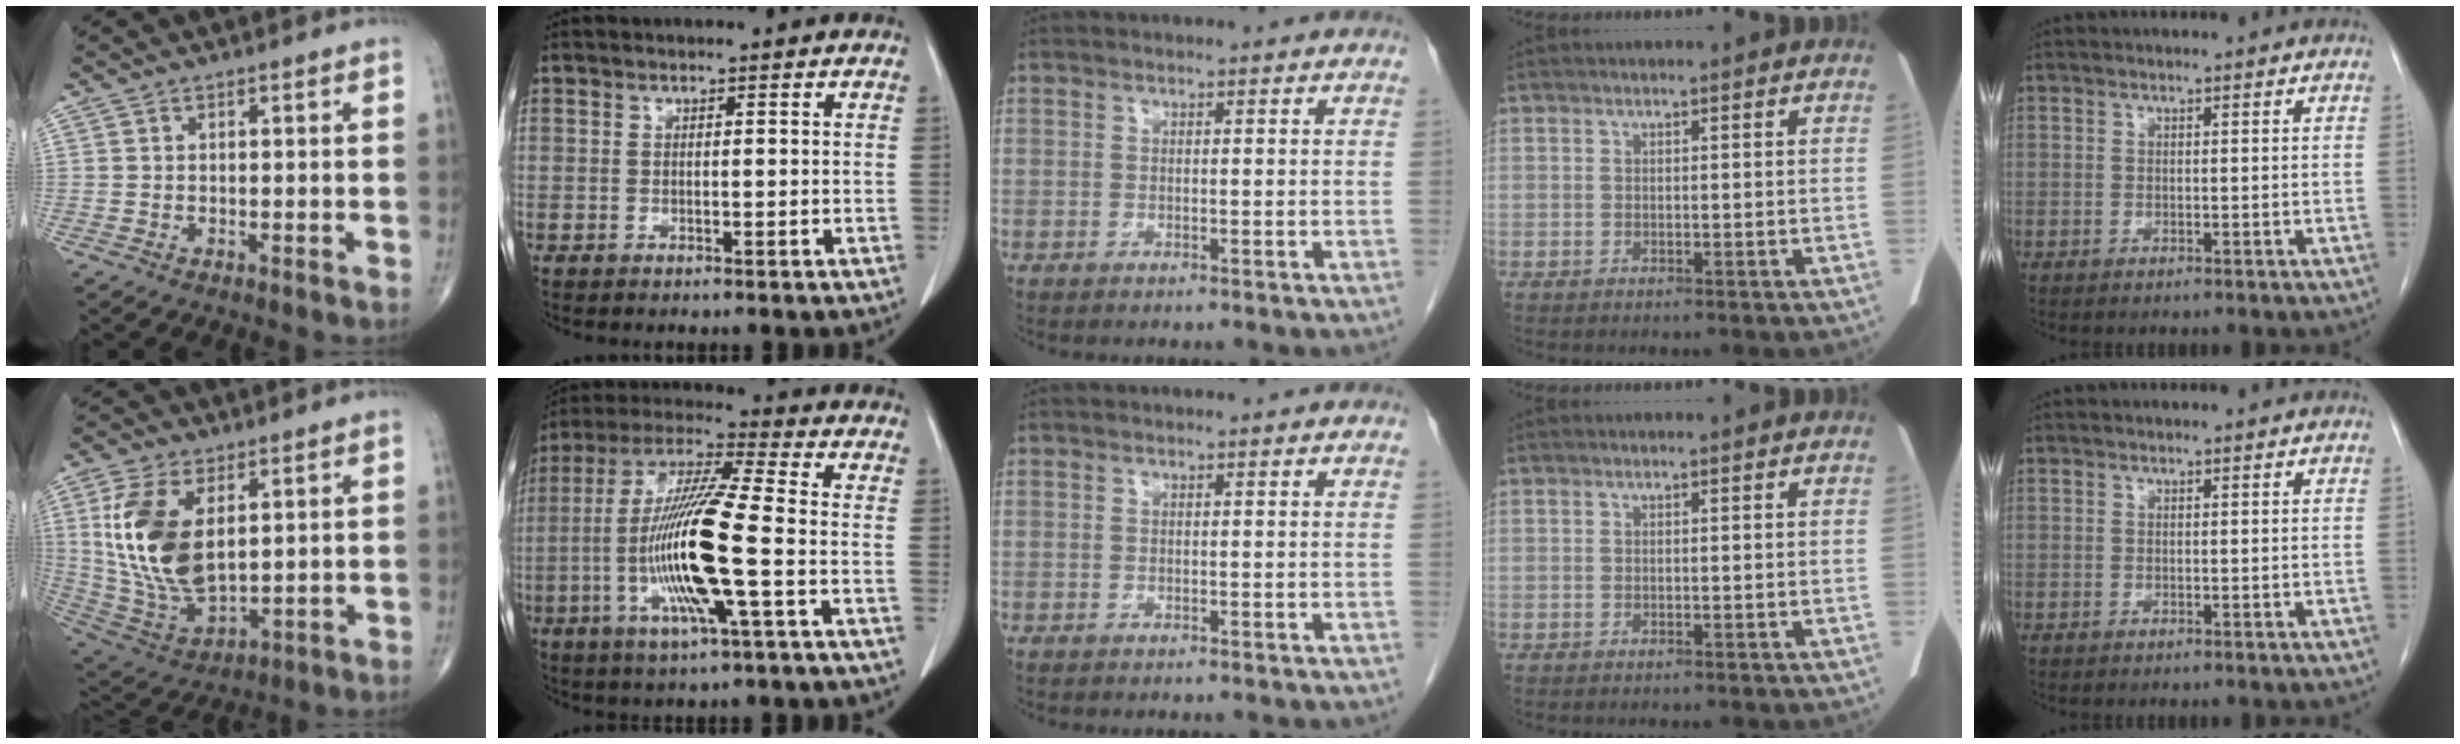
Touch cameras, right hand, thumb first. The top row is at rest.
{"thumb": {"total": 17.0, "force": [4.0, 9.1, 13.8], "torque": [-0.273, -0.023, 0.091]}, "index": {"total": 15.9, "force": [-3.5, 0.6, 15.5], "torque": [-0.314, -0.008, -0.073]}}